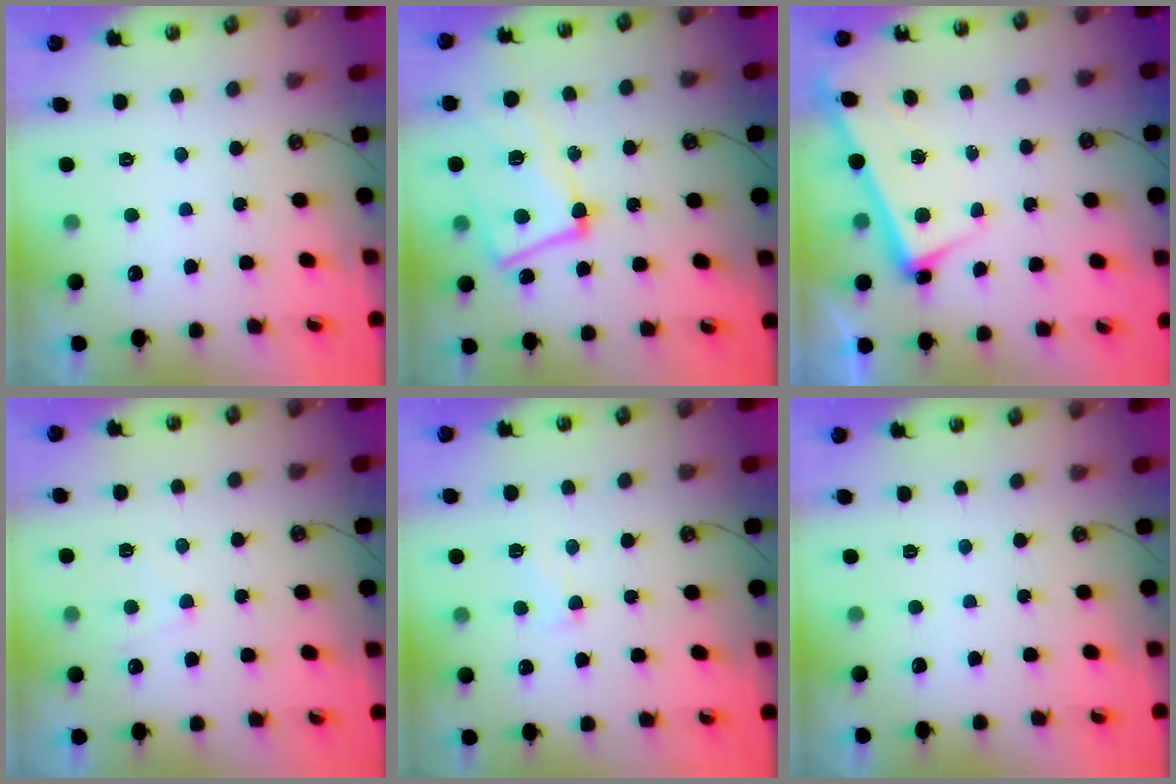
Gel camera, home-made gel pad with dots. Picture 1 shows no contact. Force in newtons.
{"total": 10.3, "press": 9.9, "slide": 2.6}
{"total": 2.6, "press": 2.5, "slide": 0.7}
{"total": 4.5, "press": 4.5, "slide": 0.5}
{"total": 0.8, "press": 0.4, "slide": 0.7}
{"total": 0.0}